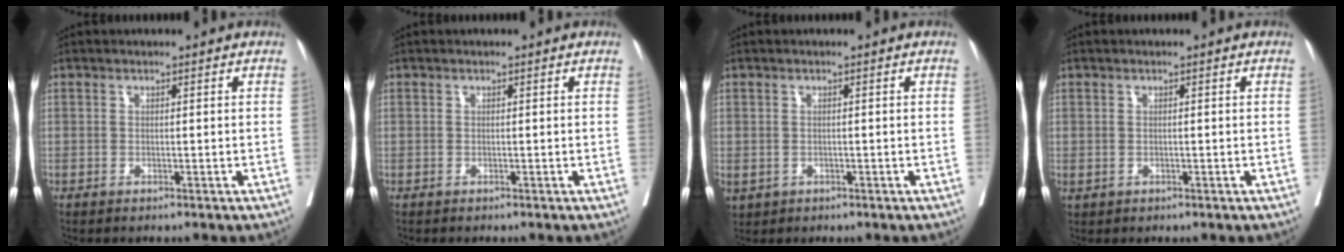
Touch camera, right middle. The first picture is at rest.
{"total": 0.0}
{"total": 3.5, "force": [-1.4, 2.8, 1.6], "torque": [-0.044, -0.003, -0.012]}
{"total": 0.5, "force": [0.0, 0.3, 0.4], "torque": [-0.014, 0.000, 0.006]}